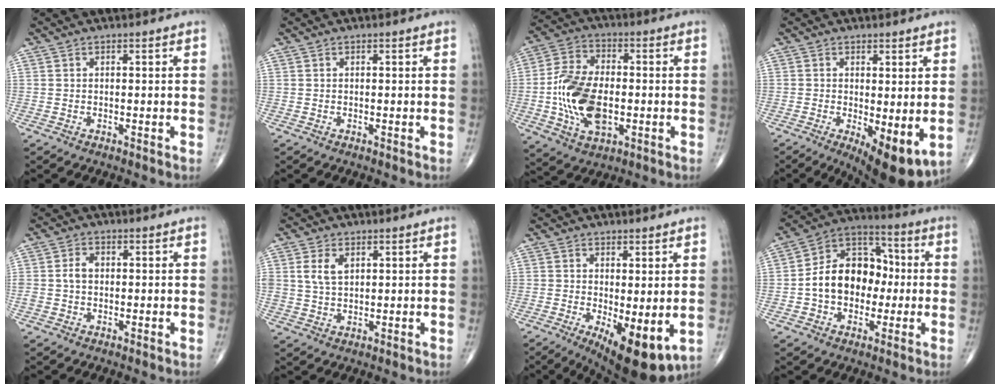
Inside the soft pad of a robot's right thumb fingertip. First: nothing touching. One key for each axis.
{"total": 0.0}
{"total": 15.6, "fx": -2.1, "fy": 9.2, "fz": 12.4, "tx": -0.231, "ty": 0.011, "tz": -0.035}
{"total": 9.3, "fx": -1.8, "fy": 3.4, "fz": 8.5, "tx": -0.124, "ty": -0.026, "tz": -0.020}
{"total": 3.1, "fx": 0.0, "fy": 2.3, "fz": 2.1, "tx": -0.044, "ty": 0.010, "tz": -0.001}
{"total": 4.8, "fx": 1.6, "fy": 3.0, "fz": 3.3, "tx": -0.060, "ty": -0.003, "tz": 0.035}
{"total": 10.8, "fx": -2.5, "fy": 4.1, "fz": 9.6, "tx": -0.138, "ty": -0.026, "tz": -0.025}
{"total": 13.1, "fx": -0.5, "fy": 9.5, "fz": 8.9, "tx": -0.109, "ty": 0.038, "tz": -0.017}